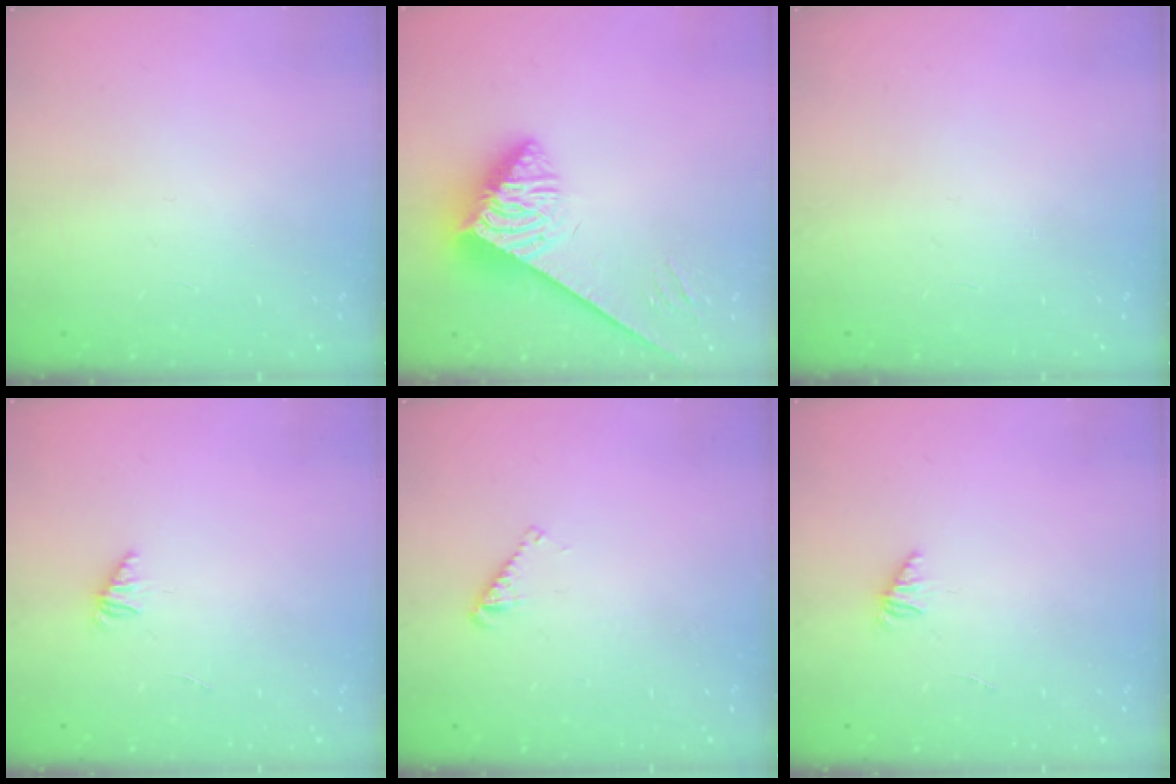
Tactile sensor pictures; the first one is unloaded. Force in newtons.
{"total": 3.8, "press": 3.8, "slide": 0.7}
{"total": 0.0}
{"total": 1.2, "press": 1.1, "slide": 0.3}
{"total": 3.7, "press": 3.6, "slide": 0.5}
{"total": 1.2, "press": 1.1, "slide": 0.3}